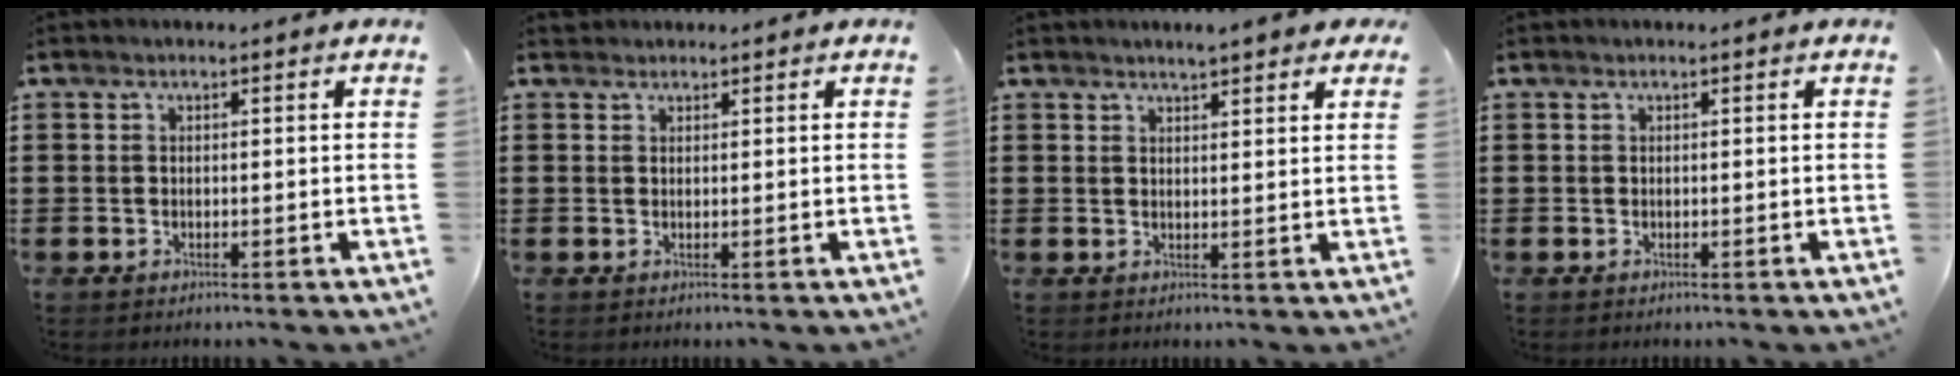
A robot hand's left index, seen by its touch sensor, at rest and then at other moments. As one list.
[{"total": 1.0, "force": [0.9, 0.4, 0.0], "torque": [-0.002, 0.001, 0.019]}, {"total": 2.6, "force": [2.3, 0.1, 1.2], "torque": [-0.029, 0.002, 0.043]}, {"total": 0.0}]